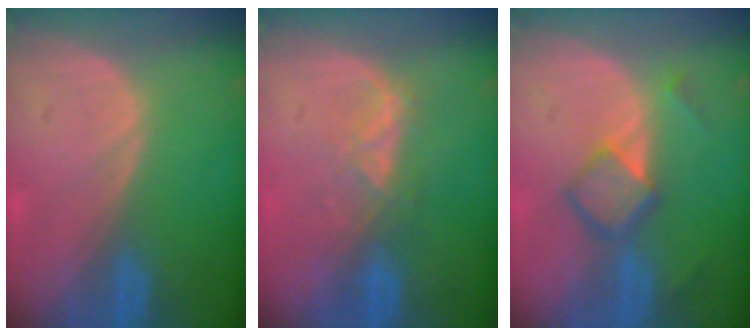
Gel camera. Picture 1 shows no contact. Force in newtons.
{"total": 3.4, "press": 3.3, "slide": 0.6}
{"total": 5.7, "press": 4.9, "slide": 3.0}